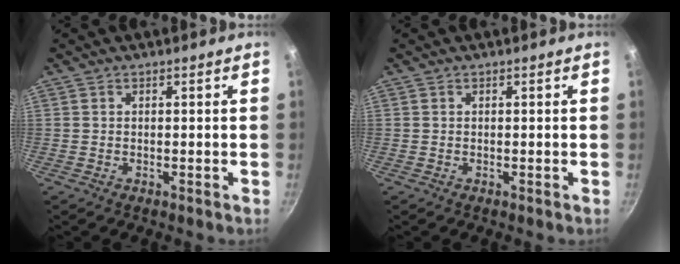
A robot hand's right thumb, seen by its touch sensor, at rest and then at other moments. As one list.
[{"total": 0.0}]